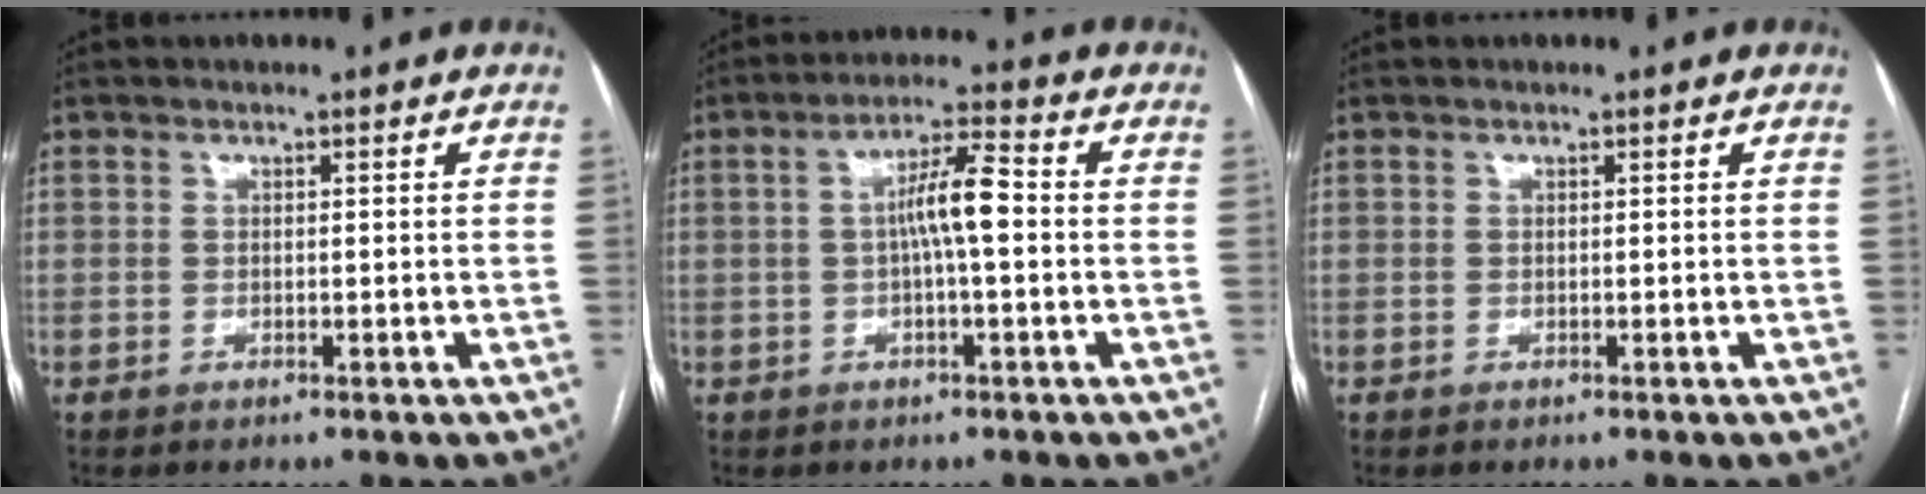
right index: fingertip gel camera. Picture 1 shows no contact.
{"total": 6.5, "force": [-0.1, 0.7, 6.5], "torque": [-0.117, 0.016, -0.003]}
{"total": 0.0}